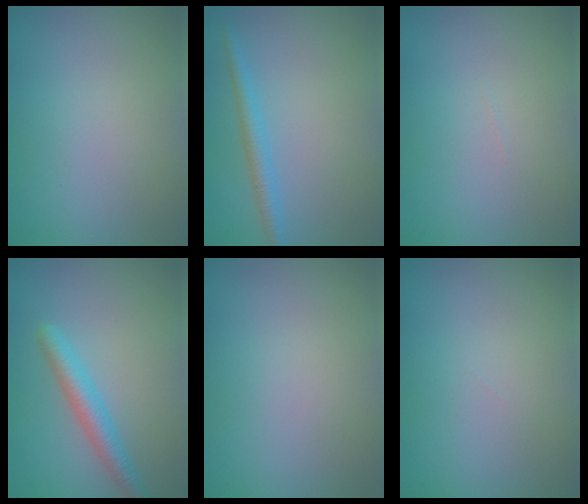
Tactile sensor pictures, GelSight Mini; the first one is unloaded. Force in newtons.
{"total": 1.9, "press": 1.8, "slide": 0.2}
{"total": 0.0}
{"total": 2.8, "press": 2.8, "slide": 0.2}
{"total": 0.0}
{"total": 0.0}